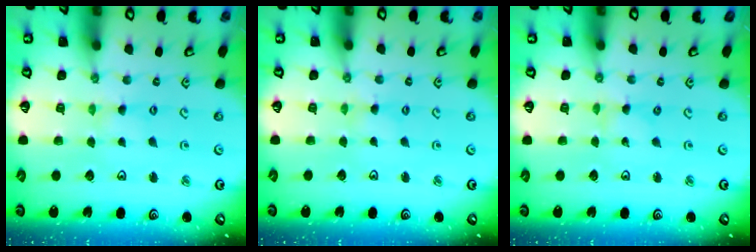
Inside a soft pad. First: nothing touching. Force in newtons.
{"total": 0.8, "press": 0.7, "slide": 0.3}
{"total": 0.0}